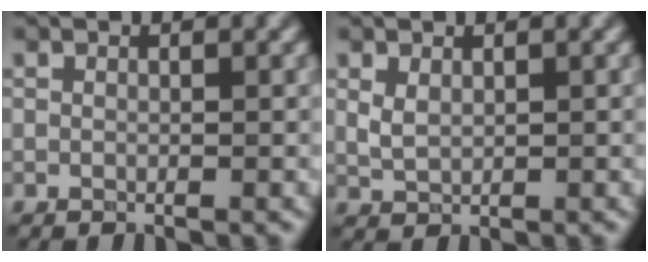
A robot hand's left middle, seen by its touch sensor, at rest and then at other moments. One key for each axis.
{"total": 1.4, "fx": 0.7, "fy": 0.9, "fz": 0.9, "tx": -0.023, "ty": -0.003, "tz": 0.019}